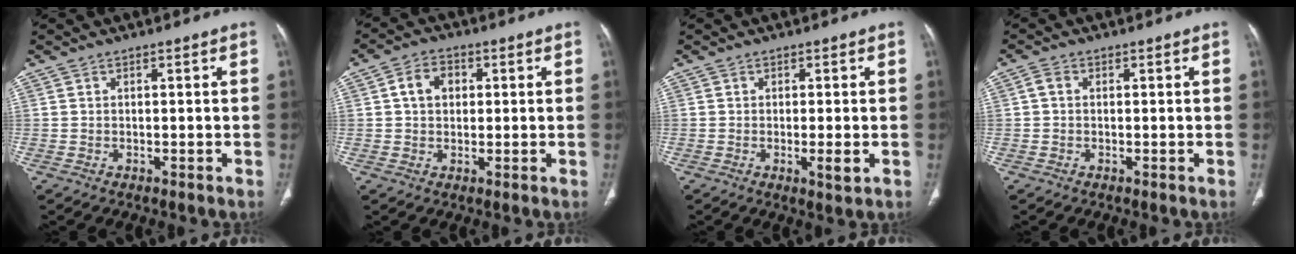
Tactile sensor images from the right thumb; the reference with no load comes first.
{"total": 5.2, "force": [1.0, 4.0, 3.2], "torque": [-0.044, 0.010, 0.013]}
{"total": 2.7, "force": [-0.6, 0.4, 2.6], "torque": [-0.047, -0.009, -0.011]}
{"total": 1.7, "force": [0.2, 1.3, 1.1], "torque": [-0.020, 0.006, 0.001]}